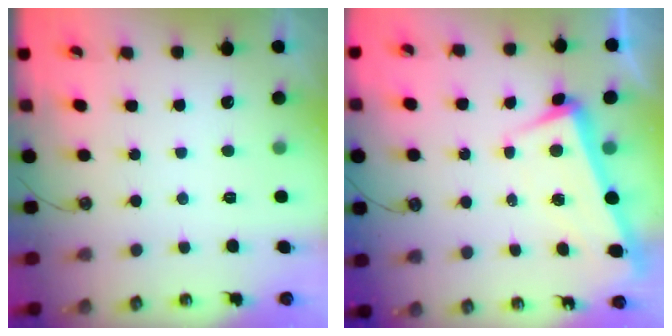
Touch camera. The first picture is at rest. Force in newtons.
{"total": 2.8, "press": 2.3, "slide": 1.7}